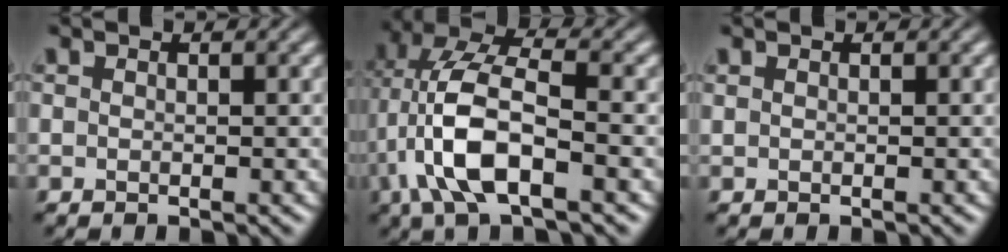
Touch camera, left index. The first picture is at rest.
{"total": 8.7, "force": [-2.4, 3.4, 7.7], "torque": [-0.167, 0.015, -0.051]}
{"total": 0.0}